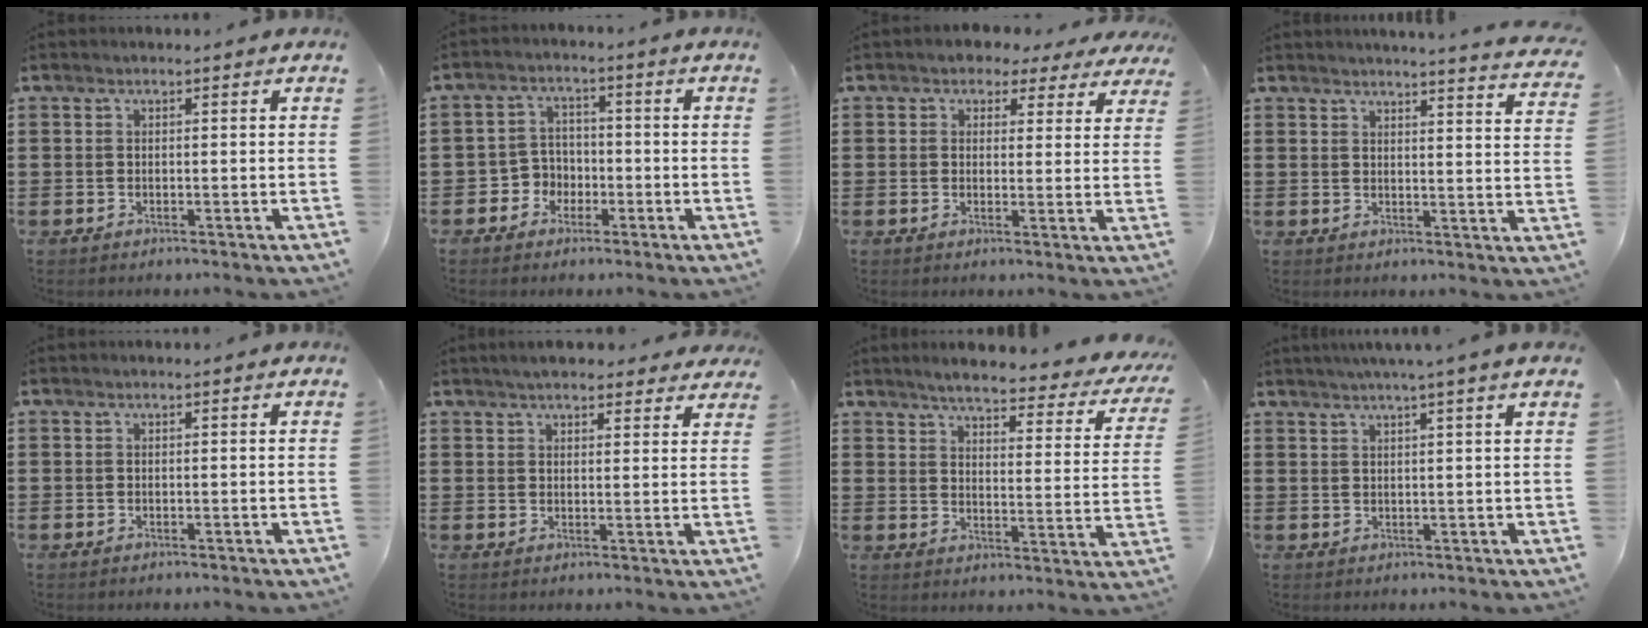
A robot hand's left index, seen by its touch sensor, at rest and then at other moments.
{"total": 3.8, "force": [-1.9, 3.2, 0.8], "torque": [-0.027, 0.009, -0.042]}
{"total": 2.7, "force": [2.0, 1.8, 0.6], "torque": [-0.016, 0.002, 0.033]}
{"total": 3.6, "force": [3.4, -0.8, 0.8], "torque": [-0.022, -0.025, 0.055]}
{"total": 0.0}
{"total": 4.0, "force": [3.7, 0.9, 1.4], "torque": [-0.037, -0.001, 0.068]}
{"total": 4.8, "force": [4.2, 0.2, 2.3], "torque": [-0.057, -0.032, 0.064]}
{"total": 2.6, "force": [2.0, -1.0, 1.4], "torque": [-0.029, -0.003, 0.033]}